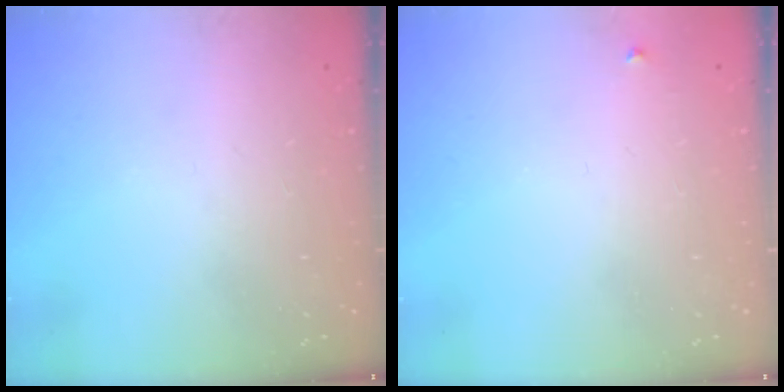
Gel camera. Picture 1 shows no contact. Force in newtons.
{"total": 3.0, "press": 3.0, "slide": 0.4}